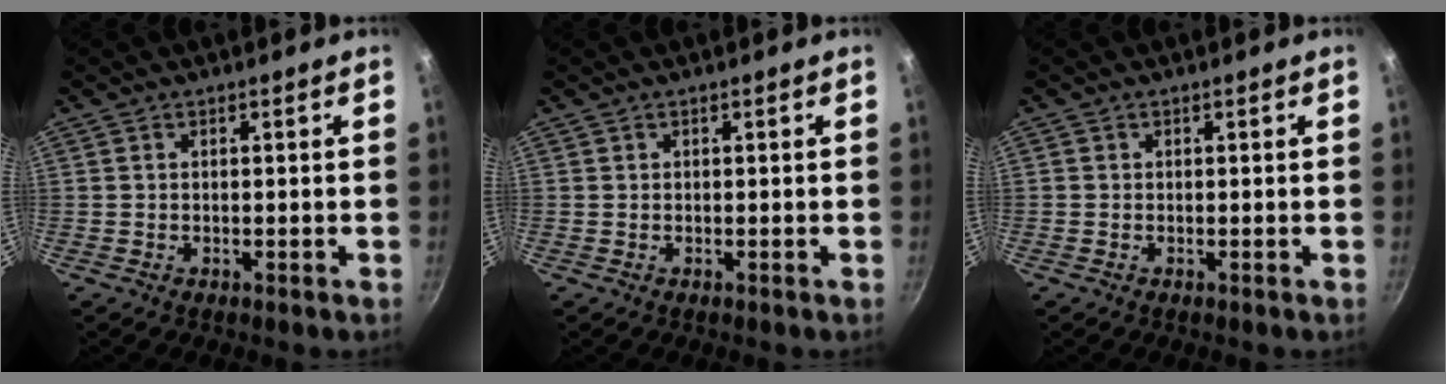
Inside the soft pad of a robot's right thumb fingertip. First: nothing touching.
{"total": 0.0}
{"total": 0.0}